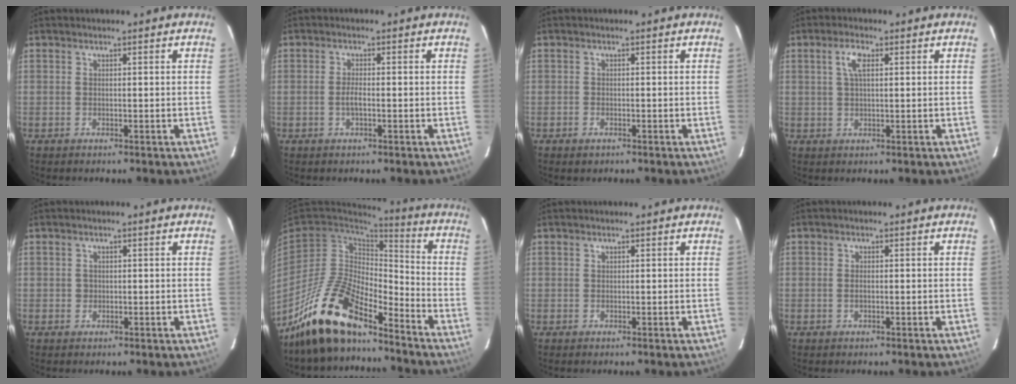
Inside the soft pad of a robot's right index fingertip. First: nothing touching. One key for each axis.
{"total": 1.8, "fx": -0.6, "fy": 0.5, "fz": 1.7, "tx": -0.034, "ty": -0.001, "tz": -0.012}
{"total": 1.3, "fx": -0.9, "fy": 0.8, "fz": 0.5, "tx": -0.008, "ty": -0.001, "tz": -0.015}
{"total": 3.5, "fx": 1.2, "fy": 1.3, "fz": 3.0, "tx": -0.060, "ty": 0.008, "tz": 0.023}
{"total": 1.1, "fx": -0.1, "fy": 1.1, "fz": 0.1, "tx": 0.001, "ty": 0.001, "tz": 0.000}
{"total": 17.7, "fx": -13.9, "fy": 5.8, "fz": 9.2, "tx": -0.192, "ty": -0.009, "tz": -0.259}
{"total": 0.5, "fx": 0.1, "fy": 0.5, "fz": -0.1, "tx": 0.006, "ty": 0.003, "tz": 0.000}
{"total": 1.1, "fx": -0.2, "fy": 0.6, "fz": 0.9, "tx": -0.019, "ty": 0.000, "tz": -0.004}